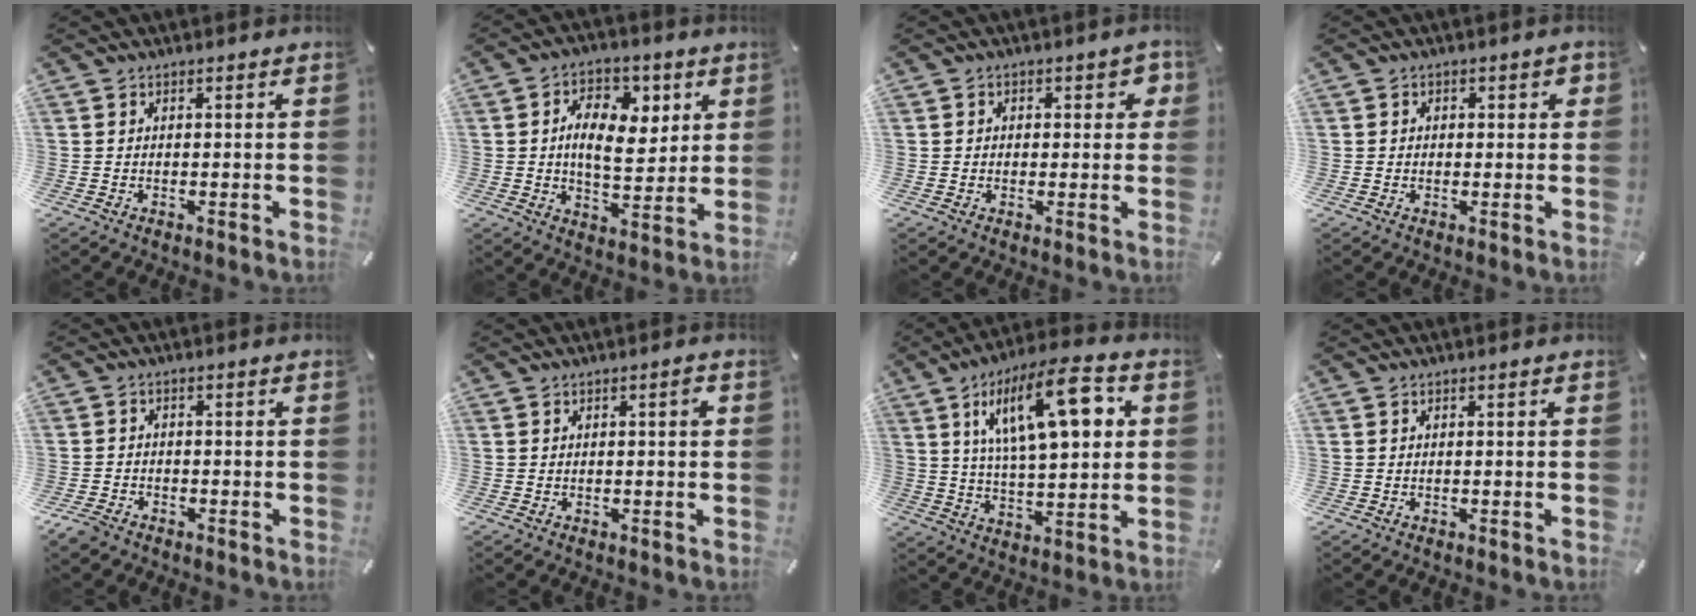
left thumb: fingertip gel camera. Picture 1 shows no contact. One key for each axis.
{"total": 12.1, "fx": 2.8, "fy": 7.6, "fz": 9.0, "tx": -0.134, "ty": 0.002, "tz": 0.048}
{"total": 3.2, "fx": 0.2, "fy": 2.6, "fz": 1.9, "tx": -0.013, "ty": 0.000, "tz": -0.004}
{"total": 1.7, "fx": -0.3, "fy": 1.5, "fz": 0.7, "tx": -0.005, "ty": 0.006, "tz": -0.010}
{"total": 2.8, "fx": -2.1, "fy": 1.6, "fz": 0.9, "tx": -0.028, "ty": 0.007, "tz": -0.045}
{"total": 1.7, "fx": 0.3, "fy": 0.4, "fz": 1.7, "tx": -0.025, "ty": 0.001, "tz": 0.001}
{"total": 19.6, "fx": 7.5, "fy": 7.2, "fz": 16.6, "tx": -0.284, "ty": -0.015, "tz": 0.111}
{"total": 0.0}